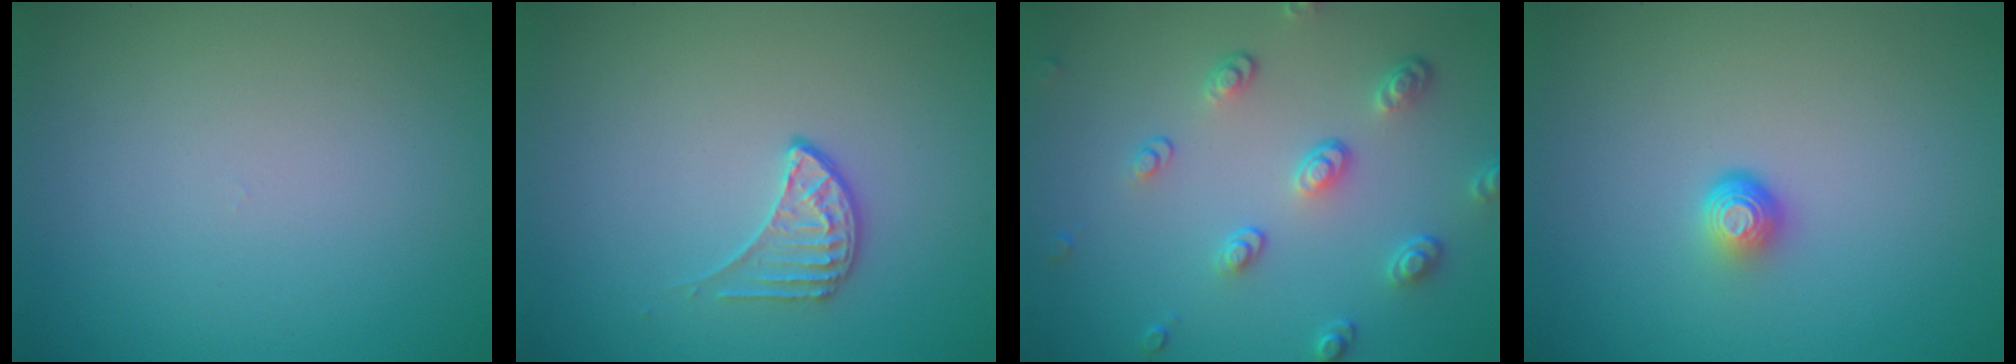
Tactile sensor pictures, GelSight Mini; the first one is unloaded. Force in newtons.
{"total": 1.9, "press": 1.3, "slide": 1.3}
{"total": 3.8, "press": 2.9, "slide": 2.4}
{"total": 1.7, "press": 1.1, "slide": 1.3}